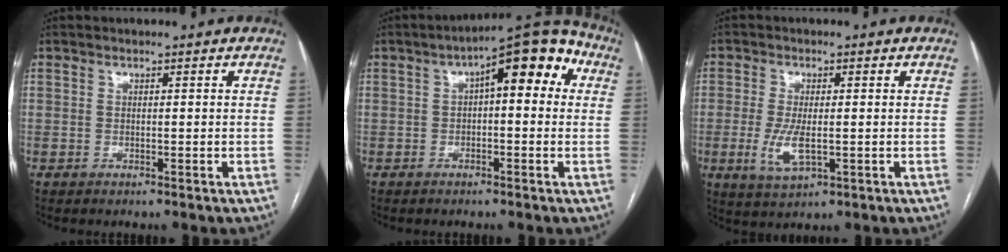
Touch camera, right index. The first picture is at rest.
{"total": 10.9, "force": [2.7, 3.5, 10.0], "torque": [-0.135, 0.050, 0.031]}
{"total": 5.7, "force": [-1.0, 2.1, 5.2], "torque": [-0.115, -0.012, -0.014]}